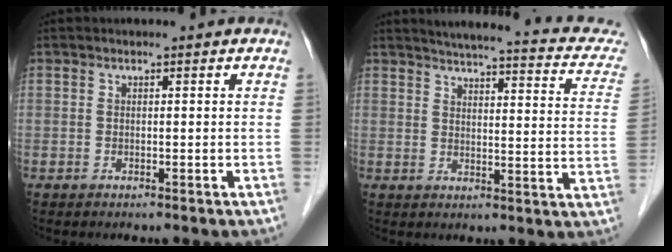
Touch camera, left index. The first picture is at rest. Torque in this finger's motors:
{"motor_torque": [-0.15, -1.30, 0.05, -0.01]}